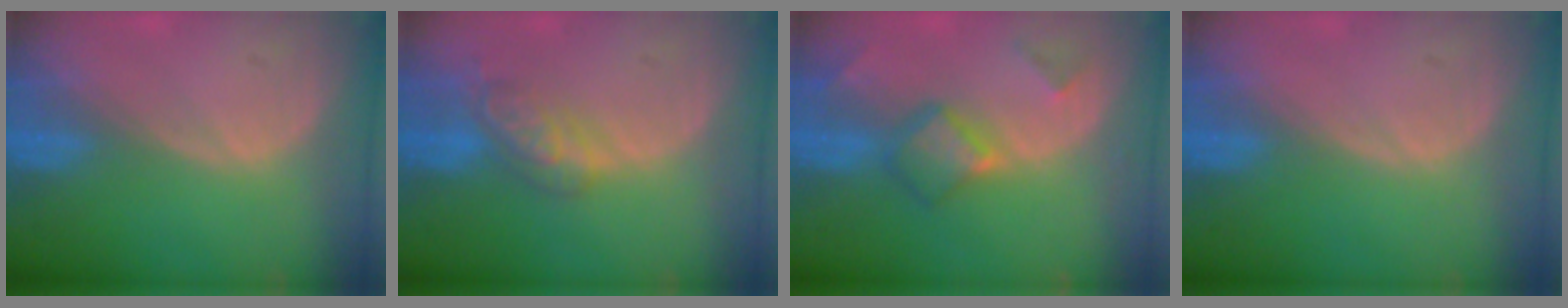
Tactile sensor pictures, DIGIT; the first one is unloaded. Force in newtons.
{"total": 5.7, "press": 5.0, "slide": 2.7}
{"total": 5.5, "press": 5.0, "slide": 2.2}
{"total": 0.0}